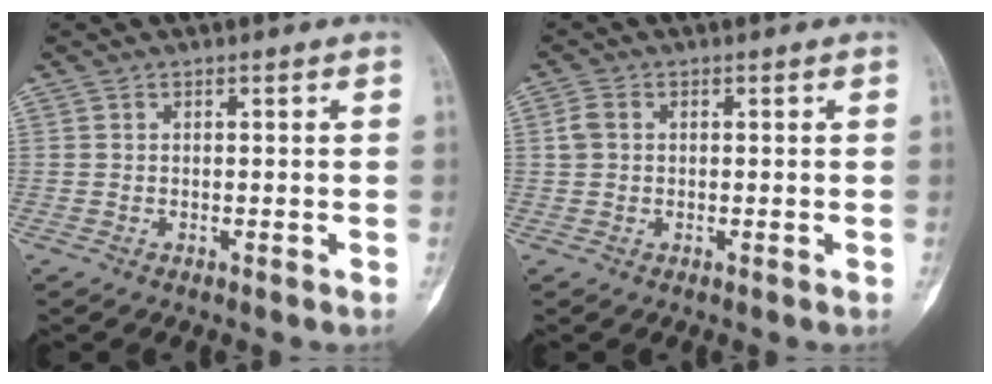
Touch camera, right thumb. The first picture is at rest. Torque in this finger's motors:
{"motor_torque": [-0.31, 0.07, 0.41, -0.15, -0.05]}